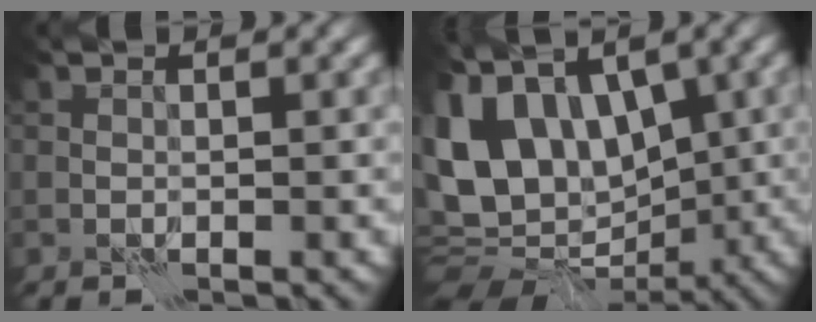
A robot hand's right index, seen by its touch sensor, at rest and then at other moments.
{"total": 11.0, "force": [1.9, 7.7, 7.6], "torque": [-0.146, 0.010, 0.030]}